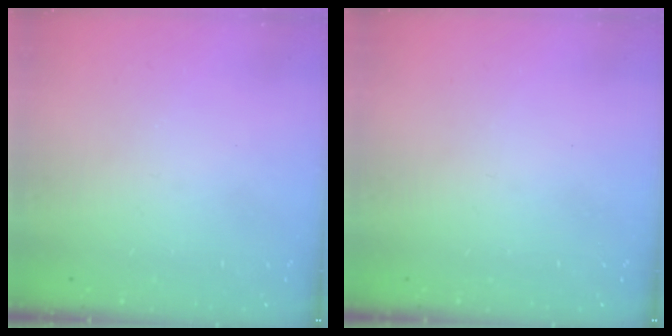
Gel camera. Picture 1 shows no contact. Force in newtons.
{"total": 0.0}